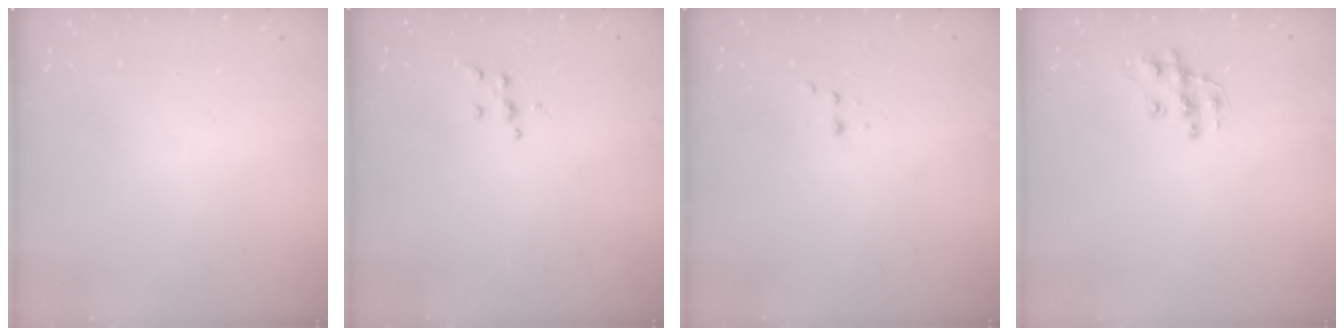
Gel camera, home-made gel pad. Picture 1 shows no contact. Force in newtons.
{"total": 4.8, "press": 4.8, "slide": 0.6}
{"total": 2.5, "press": 2.4, "slide": 0.5}
{"total": 9.8, "press": 9.7, "slide": 0.5}